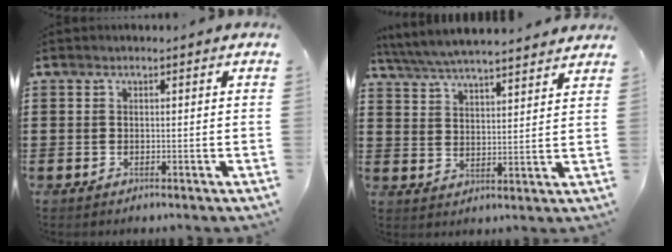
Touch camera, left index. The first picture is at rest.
{"total": 5.4, "force": [5.3, 0.0, 1.3], "torque": [-0.047, -0.027, 0.092]}